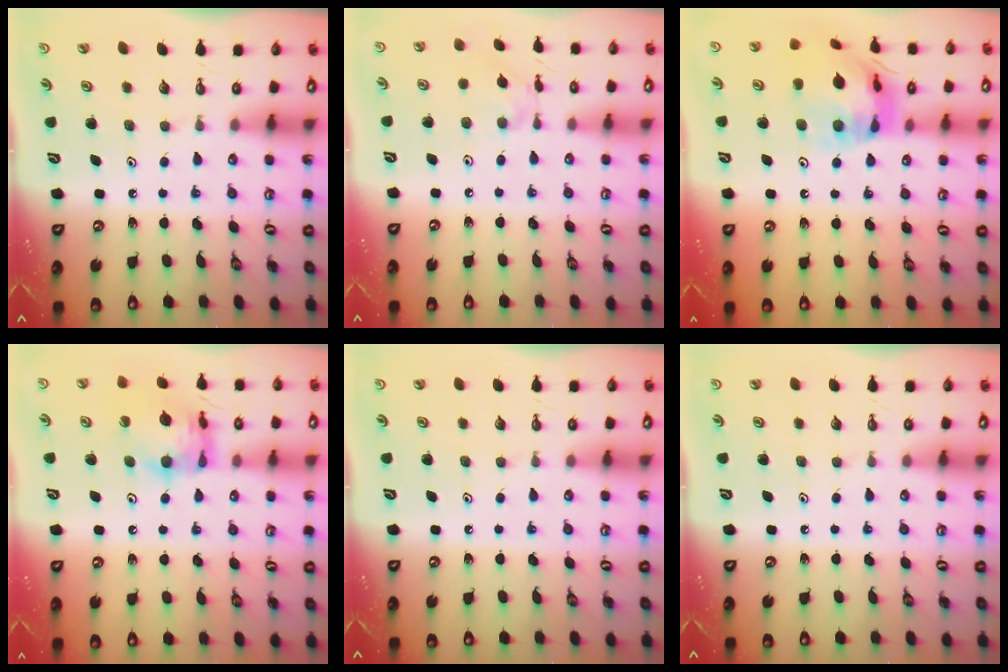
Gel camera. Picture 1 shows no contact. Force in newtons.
{"total": 2.0, "press": 2.0, "slide": 0.2}
{"total": 16.2, "press": 16.1, "slide": 1.9}
{"total": 11.7, "press": 11.7, "slide": 1.1}
{"total": 0.0}
{"total": 0.0}